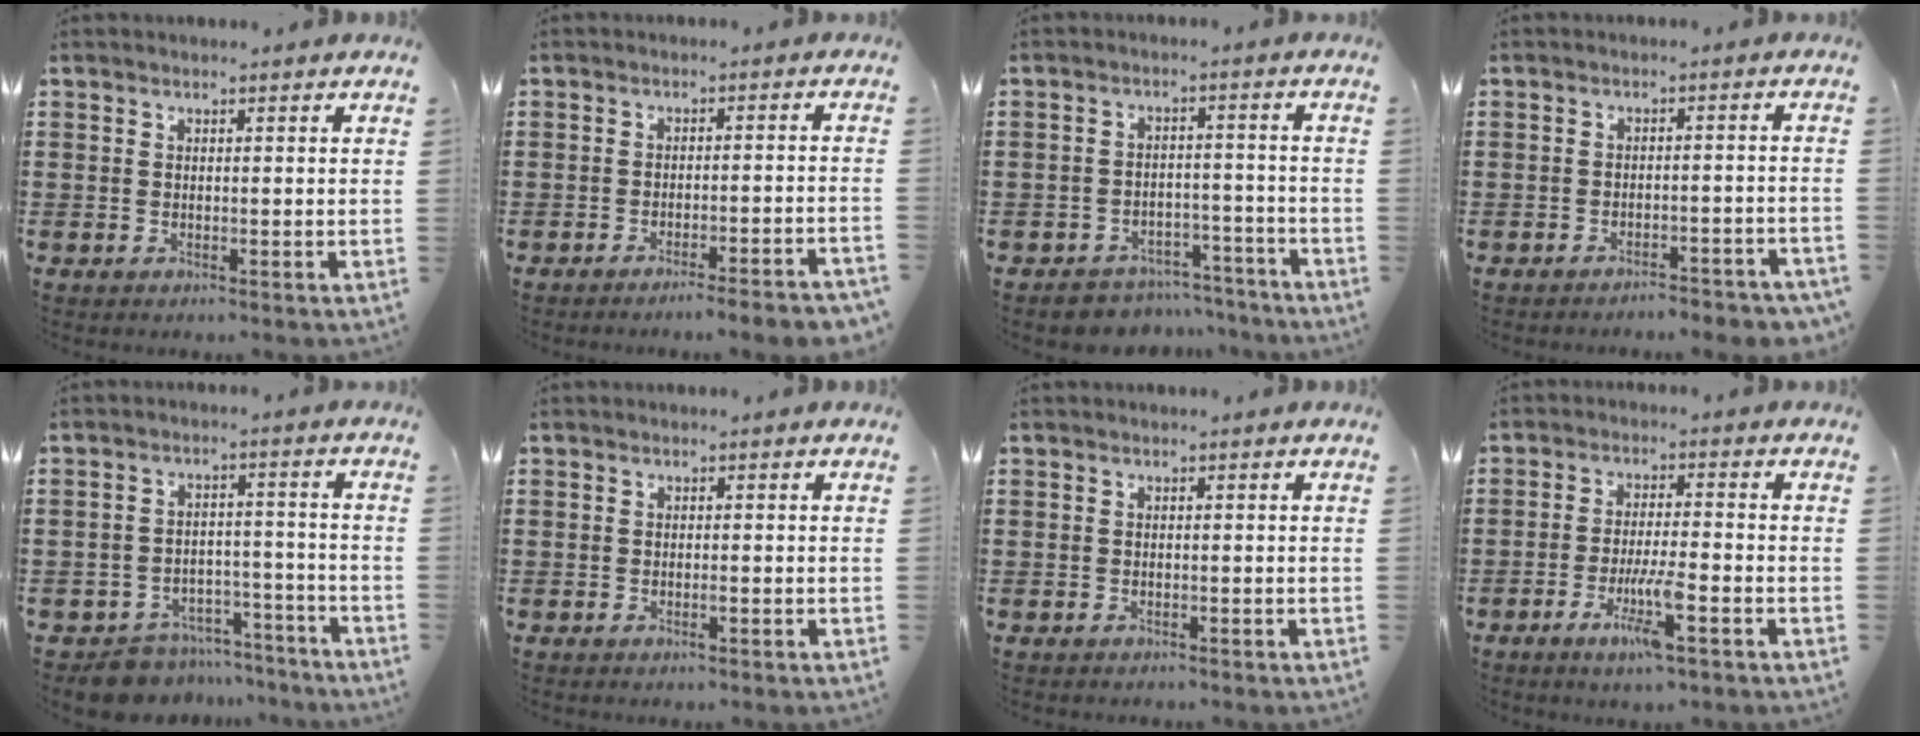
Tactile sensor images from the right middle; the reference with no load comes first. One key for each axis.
{"total": 3.4, "fx": -3.0, "fy": -0.6, "fz": 1.4, "tx": -0.021, "ty": -0.007, "tz": -0.058}
{"total": 4.2, "fx": -4.1, "fy": 0.9, "fz": 0.0, "tx": -0.007, "ty": 0.006, "tz": -0.087}
{"total": 2.9, "fx": -2.9, "fy": -0.1, "fz": 0.6, "tx": -0.012, "ty": -0.002, "tz": -0.058}
{"total": 6.6, "fx": -6.4, "fy": 1.4, "fz": 0.7, "tx": -0.013, "ty": 0.021, "tz": -0.125}
{"total": 0.6, "fx": -0.3, "fy": 0.1, "fz": 0.5, "tx": -0.010, "ty": -0.004, "tz": -0.004}
{"total": 0.0}
{"total": 6.6, "fx": -3.3, "fy": 0.9, "fz": 5.7, "tx": -0.117, "ty": -0.013, "tz": -0.061}